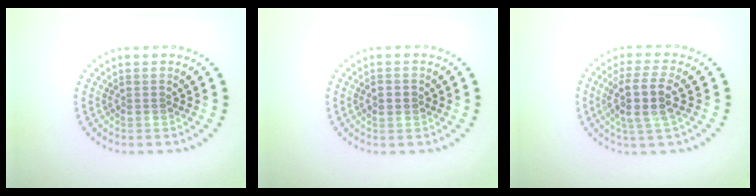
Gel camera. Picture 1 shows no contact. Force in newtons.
{"total": 1.8, "press": 1.8, "slide": 0.1}
{"total": 3.8, "press": 3.3, "slide": 1.9}